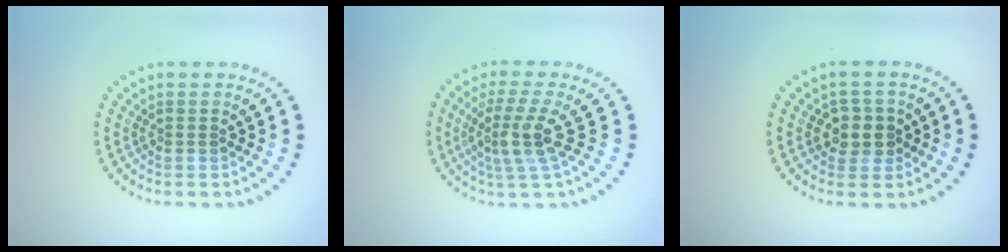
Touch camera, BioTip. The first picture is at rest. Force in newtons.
{"total": 3.8, "press": 2.8, "slide": 2.6}
{"total": 2.7, "press": 2.5, "slide": 1.0}